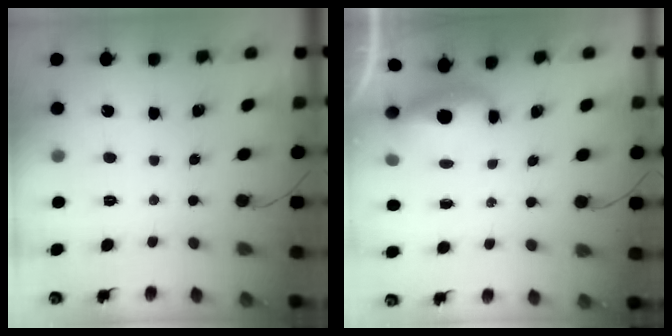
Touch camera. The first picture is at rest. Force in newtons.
{"total": 4.5, "press": 4.4, "slide": 0.6}